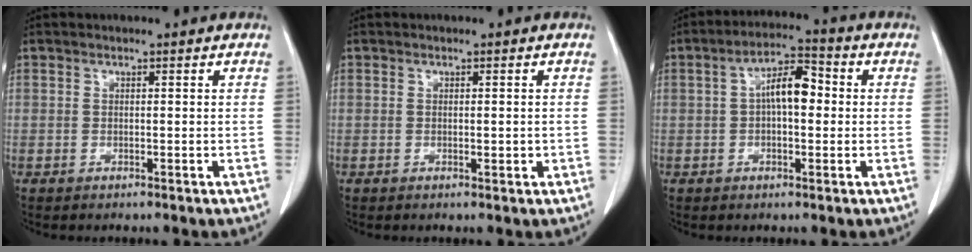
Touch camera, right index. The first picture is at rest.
{"total": 1.3, "force": [-0.1, 0.4, 1.2], "torque": [-0.019, -0.002, 0.002]}
{"total": 7.2, "force": [0.6, 2.7, 6.6], "torque": [-0.117, 0.025, 0.004]}